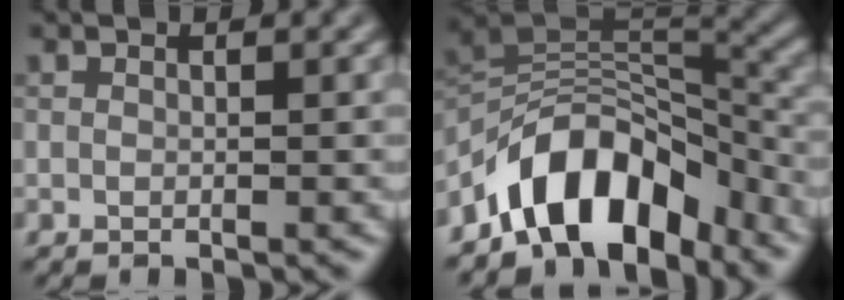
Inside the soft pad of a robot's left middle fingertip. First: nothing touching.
{"total": 9.2, "force": [-6.2, 4.5, 5.1], "torque": [-0.058, 0.012, -0.117]}